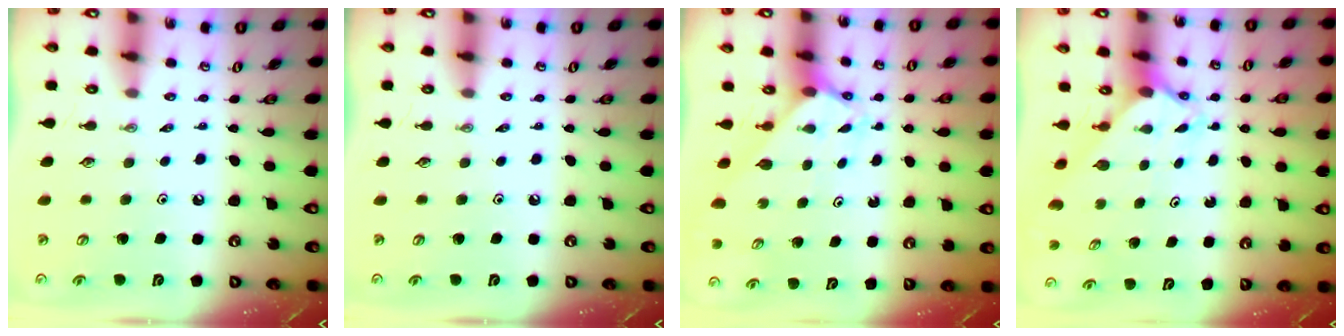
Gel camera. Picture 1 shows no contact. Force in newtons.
{"total": 0.0}
{"total": 2.5, "press": 2.5, "slide": 0.2}
{"total": 2.4, "press": 2.4, "slide": 0.2}